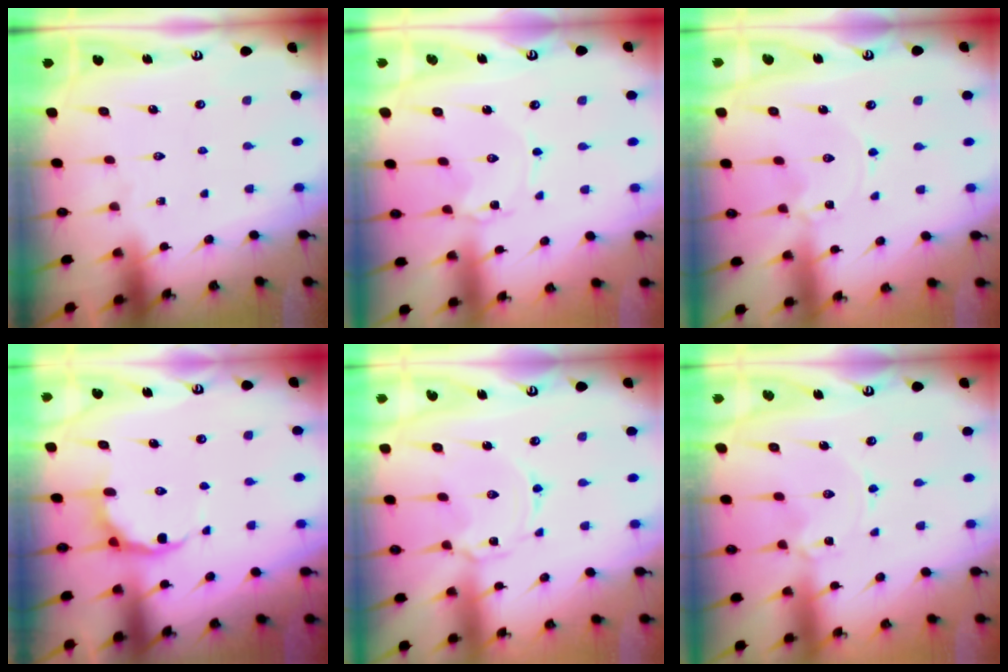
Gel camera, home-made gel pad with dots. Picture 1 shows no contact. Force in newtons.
{"total": 0.9, "press": 0.9, "slide": 0.1}
{"total": 0.0}
{"total": 6.7, "press": 6.2, "slide": 2.5}
{"total": 2.2, "press": 2.2, "slide": 0.3}
{"total": 1.2, "press": 1.1, "slide": 0.1}